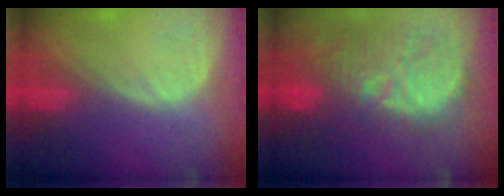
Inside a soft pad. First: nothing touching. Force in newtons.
{"total": 12.3, "press": 11.7, "slide": 3.8}